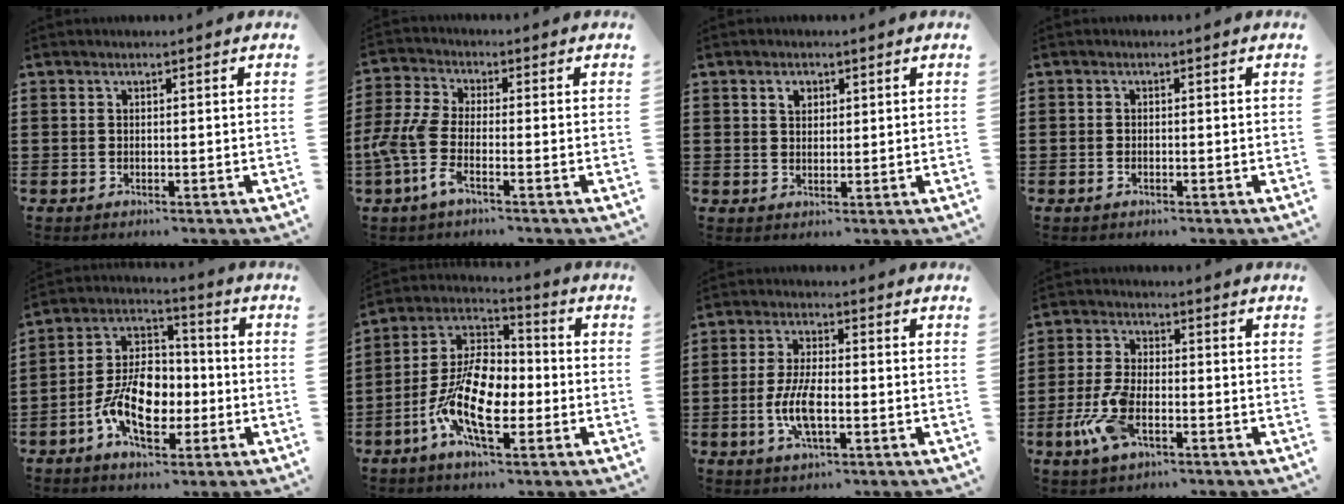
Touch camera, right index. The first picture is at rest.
{"total": 5.6, "force": [-2.2, 2.0, 4.7], "torque": [-0.133, -0.013, -0.052]}
{"total": 1.9, "force": [1.0, 1.3, 0.9], "torque": [-0.022, 0.005, 0.019]}
{"total": 0.6, "force": [-0.4, 0.3, 0.4], "torque": [-0.010, -0.002, -0.006]}
{"total": 11.2, "force": [-3.5, 6.8, 8.1], "torque": [-0.168, 0.006, -0.066]}
{"total": 12.6, "force": [-4.2, 6.3, 10.0], "torque": [-0.229, 0.004, -0.082]}
{"total": 6.9, "force": [-1.6, 2.6, 6.3], "torque": [-0.140, -0.006, -0.035]}
{"total": 7.6, "force": [-2.9, 3.3, 6.2], "torque": [-0.150, -0.011, -0.058]}